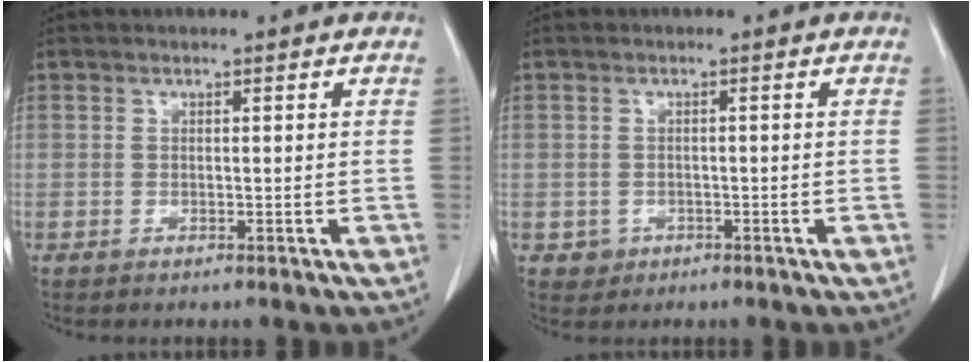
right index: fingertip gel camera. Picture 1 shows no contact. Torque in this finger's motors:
{"motor_torque": [-0.25, -0.01, -0.63, -0.19]}